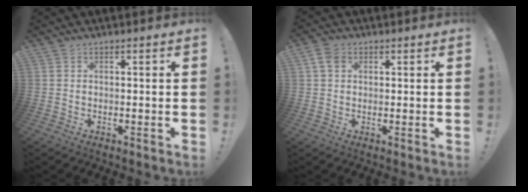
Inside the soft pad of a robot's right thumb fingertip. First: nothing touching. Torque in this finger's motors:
{"motor_torque": [0.40, 0.32, 0.07, -0.29, 0.00]}